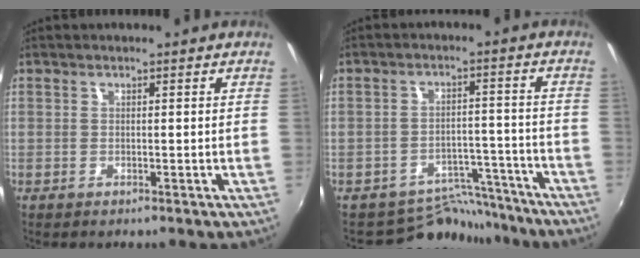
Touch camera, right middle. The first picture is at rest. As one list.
[{"total": 9.1, "force": [-8.5, 3.3, -0.1], "torque": [0.000, 0.029, -0.120]}]